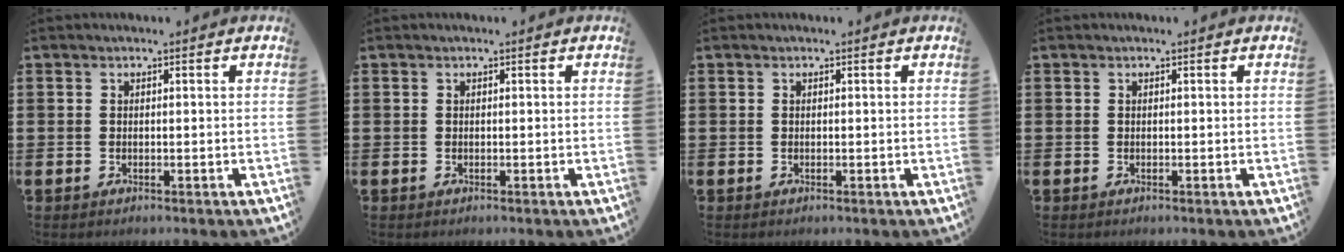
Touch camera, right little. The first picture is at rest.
{"total": 0.0}
{"total": 0.0}
{"total": 0.0}